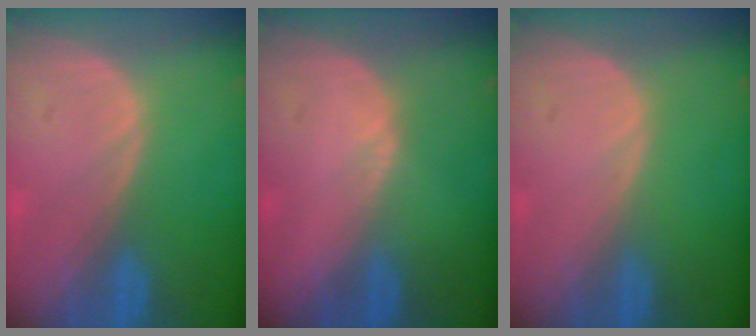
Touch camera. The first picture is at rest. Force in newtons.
{"total": 0.7, "press": 0.4, "slide": 0.5}
{"total": 0.0}